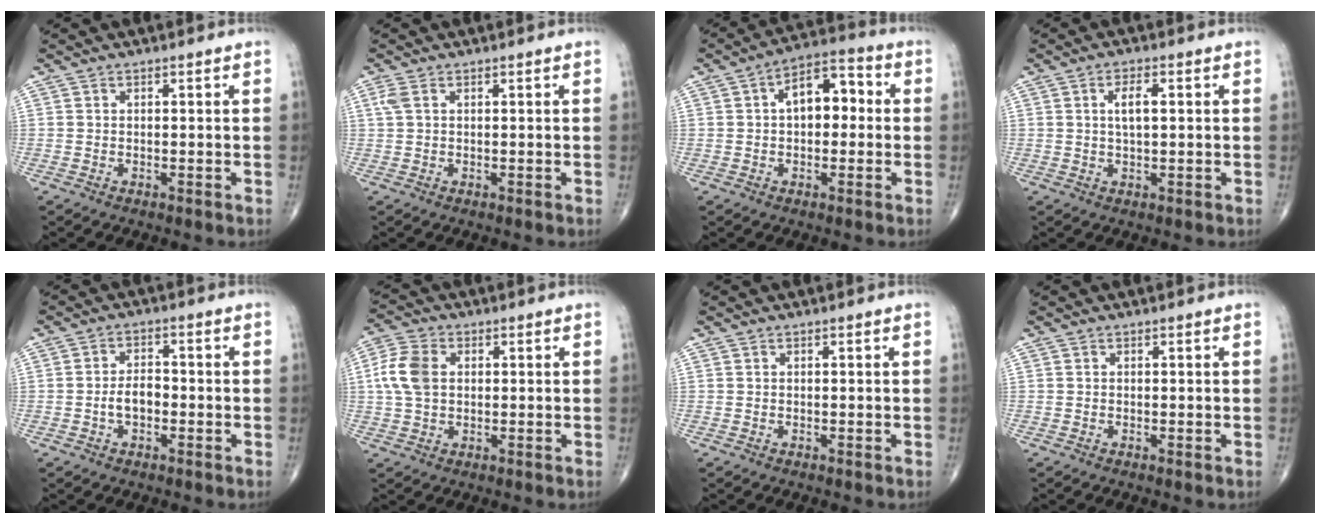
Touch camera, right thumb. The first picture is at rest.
{"total": 1.7, "force": [0.7, 0.9, 1.4], "torque": [-0.042, 0.015, 0.019]}
{"total": 9.7, "force": [0.9, 5.6, 7.8], "torque": [-0.095, 0.030, 0.003]}
{"total": 4.1, "force": [0.8, 1.6, 3.6], "torque": [-0.064, 0.002, 0.014]}
{"total": 4.1, "force": [-1.2, 2.4, 3.1], "torque": [-0.049, 0.017, -0.026]}
{"total": 7.7, "force": [1.0, 5.3, 5.5], "torque": [-0.122, 0.012, 0.016]}
{"total": 0.0}
{"total": 0.0}